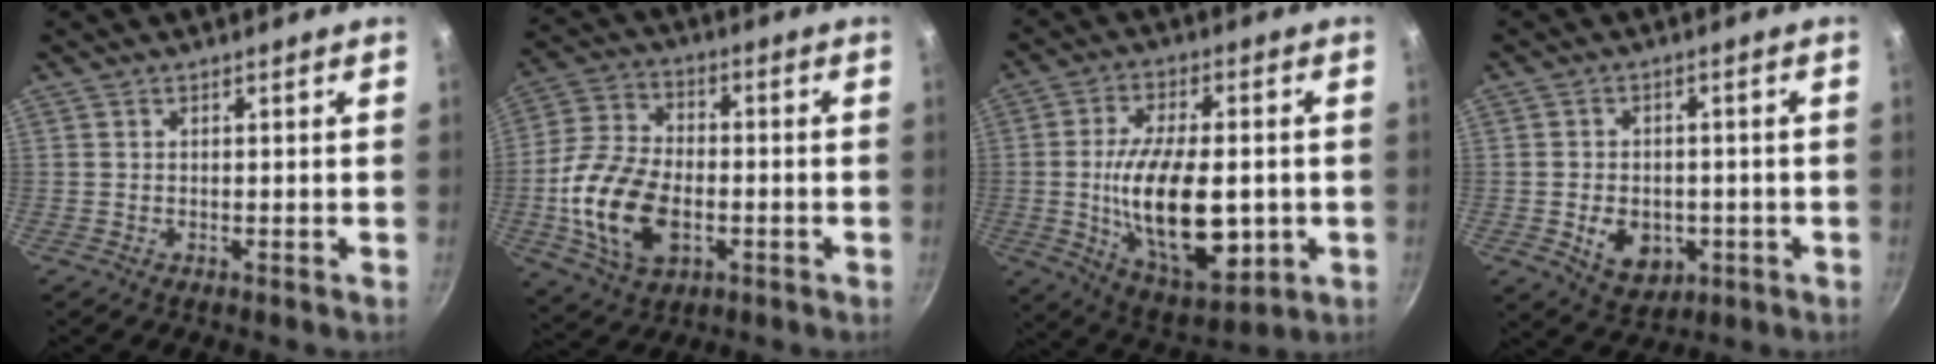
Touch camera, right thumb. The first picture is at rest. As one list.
[{"total": 16.7, "force": [-3.7, 10.5, 12.5], "torque": [-0.233, 0.019, -0.068]}, {"total": 19.8, "force": [-2.0, 9.4, 17.3], "torque": [-0.273, -0.006, -0.022]}, {"total": 9.0, "force": [-2.3, 6.7, 5.5], "torque": [-0.060, 0.003, -0.023]}]